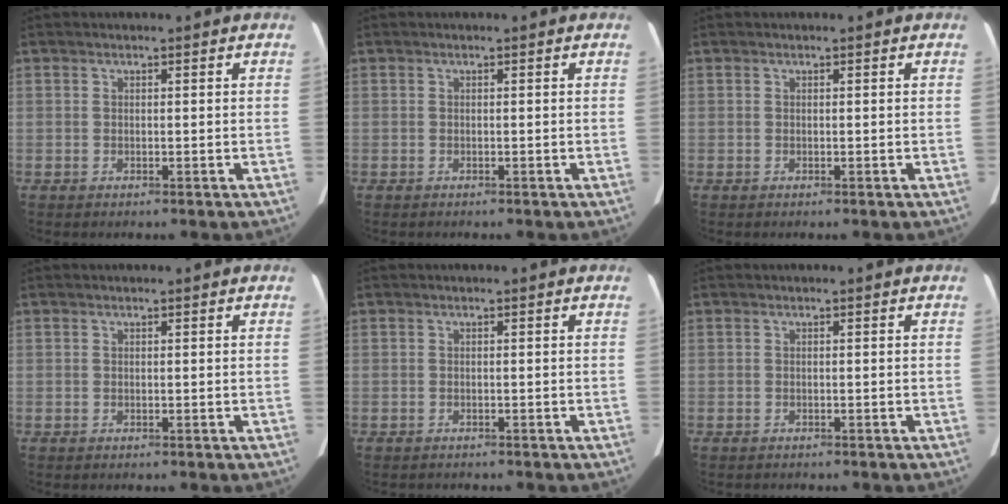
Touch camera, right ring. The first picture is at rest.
{"total": 0.0}
{"total": 0.0}
{"total": 0.0}
{"total": 1.8, "force": [-1.6, 0.6, 0.5], "torque": [-0.012, -0.003, -0.015]}
{"total": 1.0, "force": [-0.9, 0.3, 0.3], "torque": [-0.010, -0.002, -0.009]}